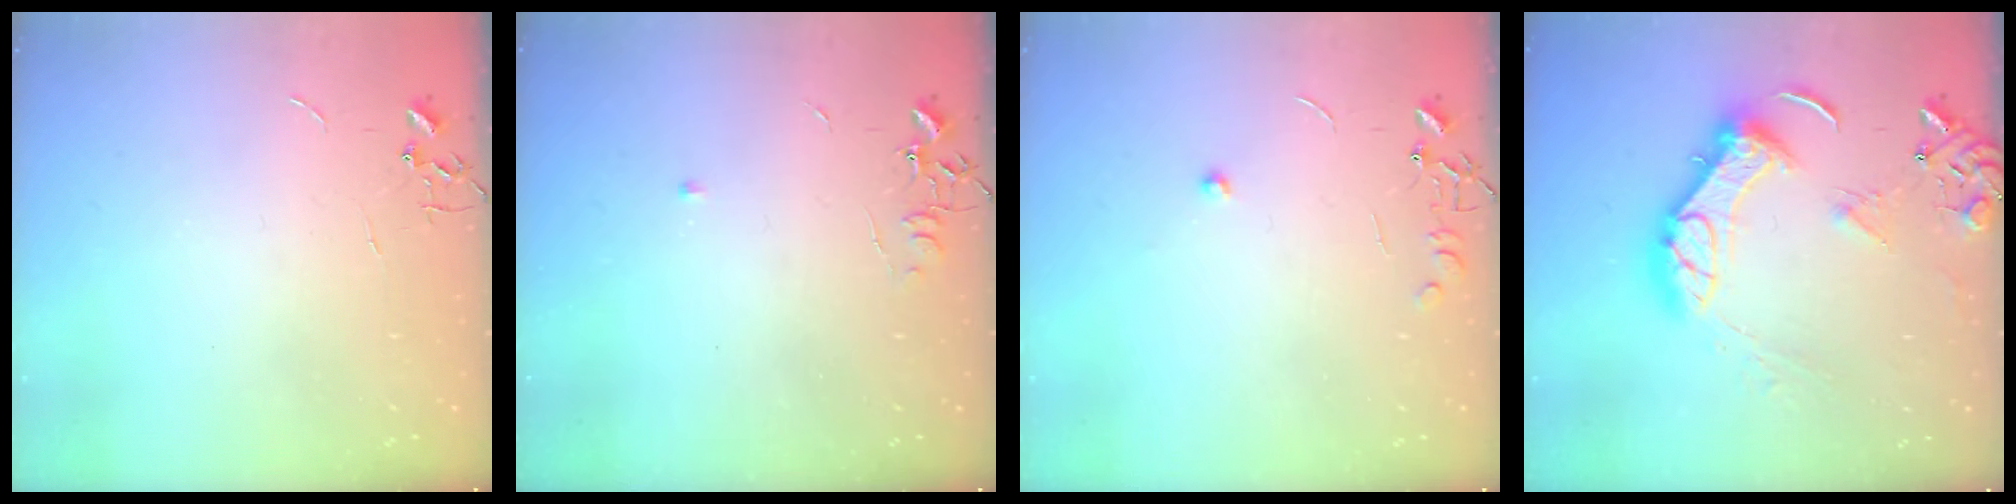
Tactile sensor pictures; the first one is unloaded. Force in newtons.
{"total": 4.9, "press": 4.9, "slide": 0.6}
{"total": 7.6, "press": 7.5, "slide": 0.7}
{"total": 16.2, "press": 16.0, "slide": 2.3}